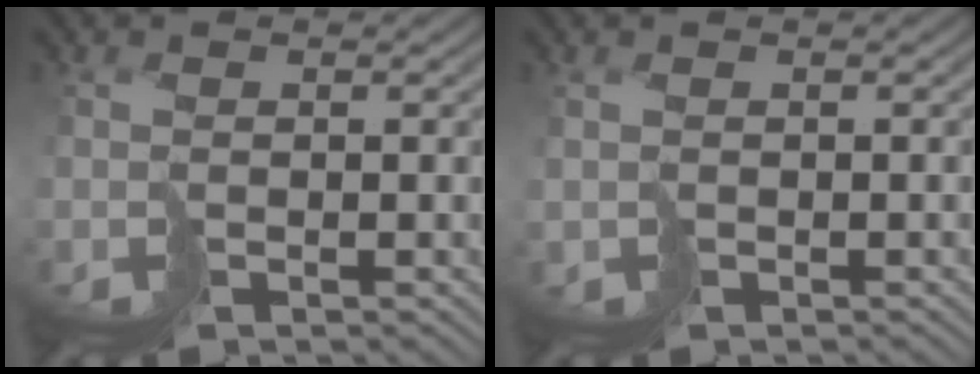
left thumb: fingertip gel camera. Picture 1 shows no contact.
{"total": 0.7, "force": [0.0, 0.6, 0.3], "torque": [-0.009, -0.003, 0.003]}